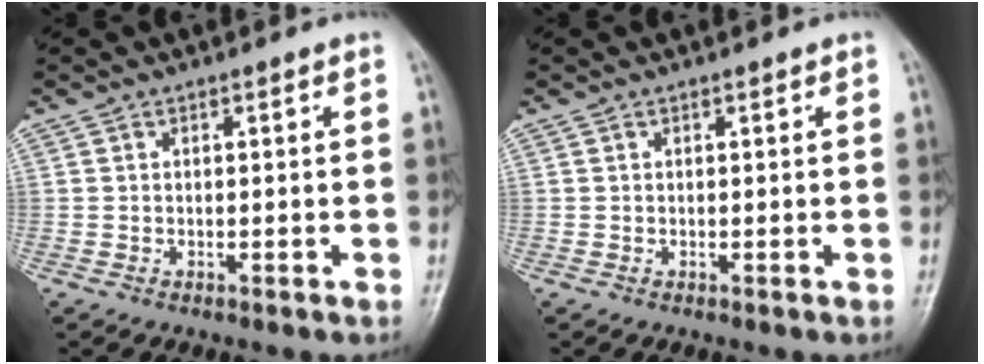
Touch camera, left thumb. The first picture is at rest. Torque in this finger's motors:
{"motor_torque": [0.00, 0.00, -0.02, -0.02, 0.00]}